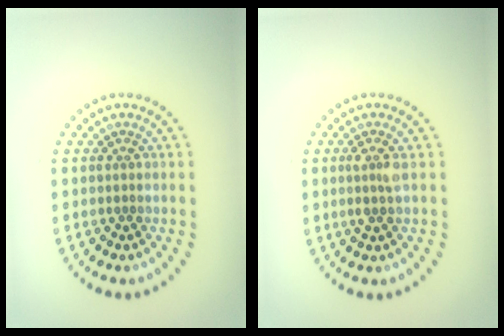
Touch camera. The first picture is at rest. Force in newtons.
{"total": 1.7, "press": 1.4, "slide": 0.9}